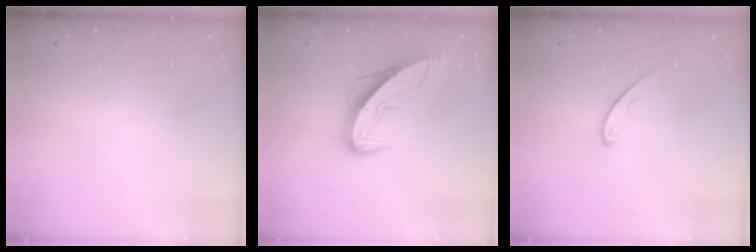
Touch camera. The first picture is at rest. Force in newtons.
{"total": 9.4, "press": 9.4, "slide": 0.8}
{"total": 5.1, "press": 5.1, "slide": 0.5}